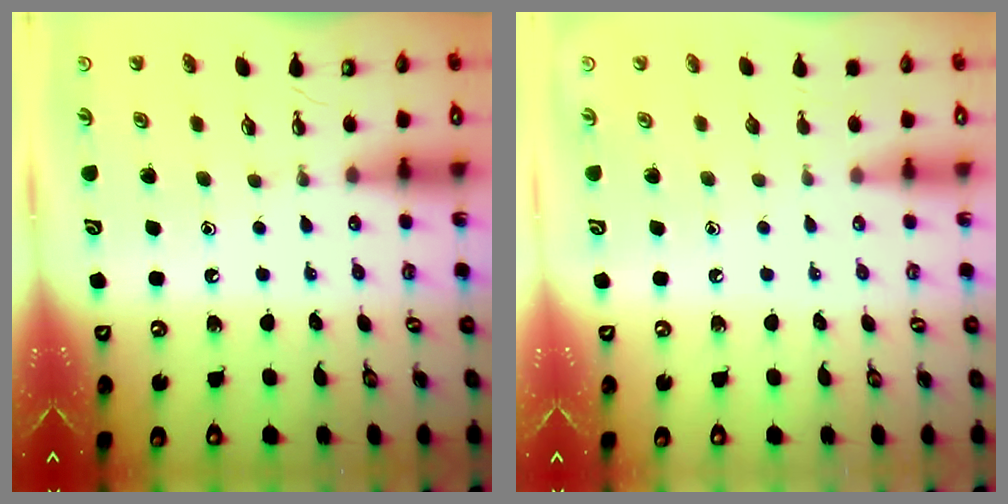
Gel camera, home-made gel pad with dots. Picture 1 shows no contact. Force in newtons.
{"total": 0.0}